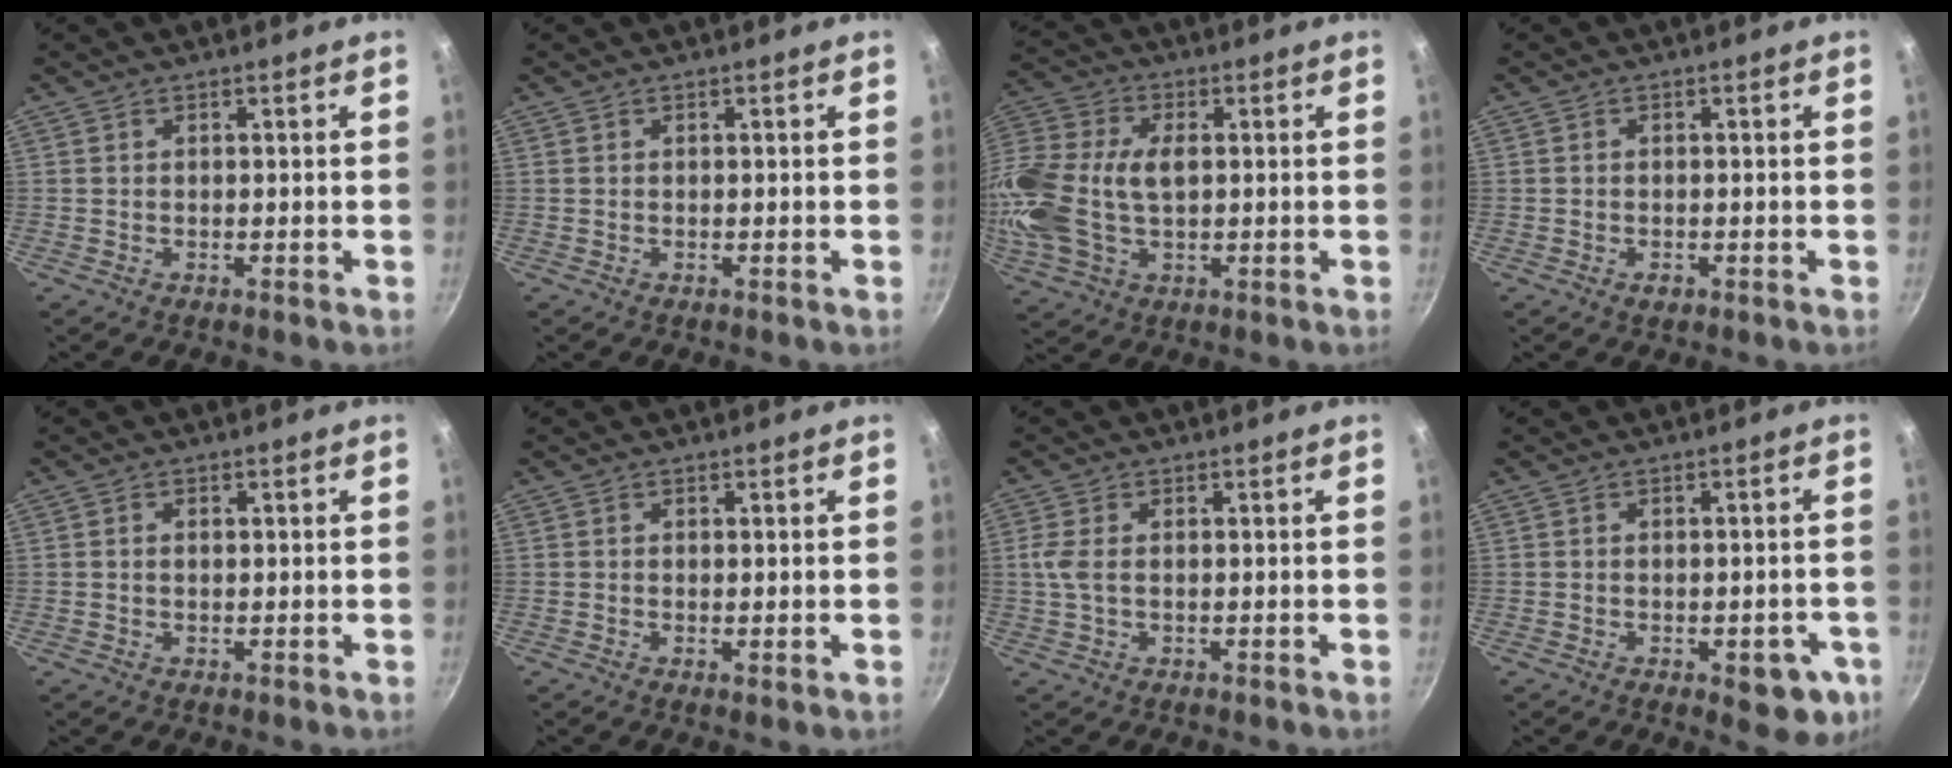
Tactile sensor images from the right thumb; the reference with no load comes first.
{"total": 0.0}
{"total": 19.0, "force": [0.4, 12.2, 14.5], "torque": [-0.321, 0.027, 0.002]}
{"total": 1.5, "force": [-0.7, 1.1, 0.8], "torque": [-0.012, 0.002, -0.011]}
{"total": 1.1, "force": [0.1, 0.9, 0.7], "torque": [-0.013, 0.004, 0.001]}
{"total": 0.8, "force": [0.2, 0.4, 0.7], "torque": [-0.014, -0.003, 0.000]}
{"total": 3.4, "force": [0.2, 1.9, 2.8], "torque": [-0.066, 0.002, 0.001]}
{"total": 8.2, "force": [-2.9, 4.1, 6.5], "torque": [-0.045, 0.009, -0.032]}